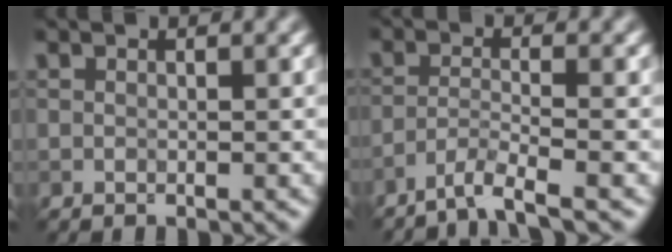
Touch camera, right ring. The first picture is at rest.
{"total": 3.1, "force": [-2.4, 0.2, 2.0], "torque": [-0.033, 0.003, -0.058]}